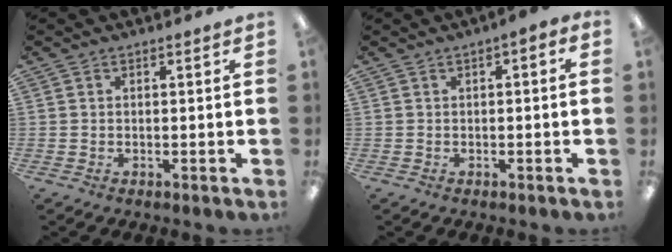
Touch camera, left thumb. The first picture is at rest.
{"total": 1.6, "force": [-0.5, 0.6, 1.4], "torque": [-0.023, 0.005, -0.011]}